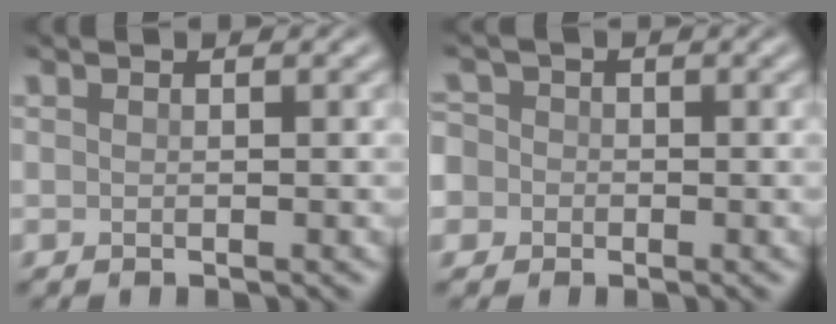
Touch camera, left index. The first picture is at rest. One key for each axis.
{"total": 4.2, "fx": -0.9, "fy": 3.9, "fz": 1.3, "tx": -0.022, "ty": 0.016, "tz": -0.048}